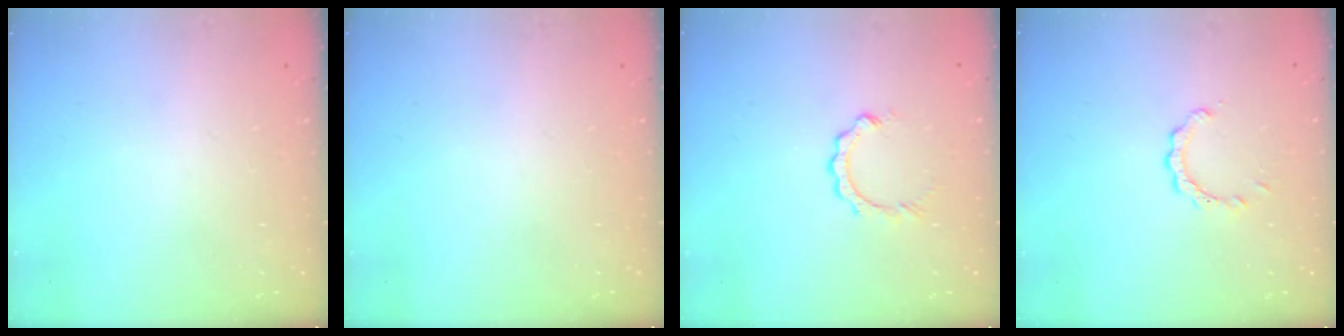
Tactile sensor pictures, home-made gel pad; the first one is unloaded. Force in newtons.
{"total": 0.0}
{"total": 3.9, "press": 3.9, "slide": 0.3}
{"total": 2.3, "press": 2.3, "slide": 0.3}